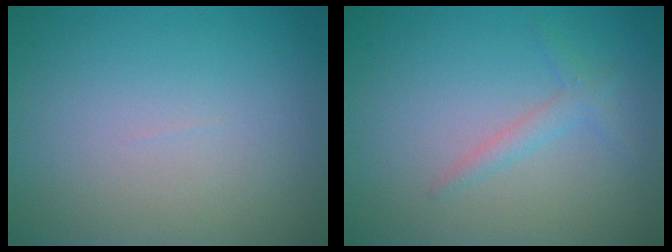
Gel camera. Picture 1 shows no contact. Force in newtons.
{"total": 1.5, "press": 1.5, "slide": 0.1}